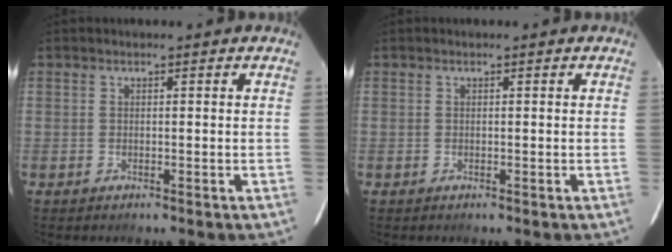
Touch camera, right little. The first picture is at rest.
{"total": 0.0}